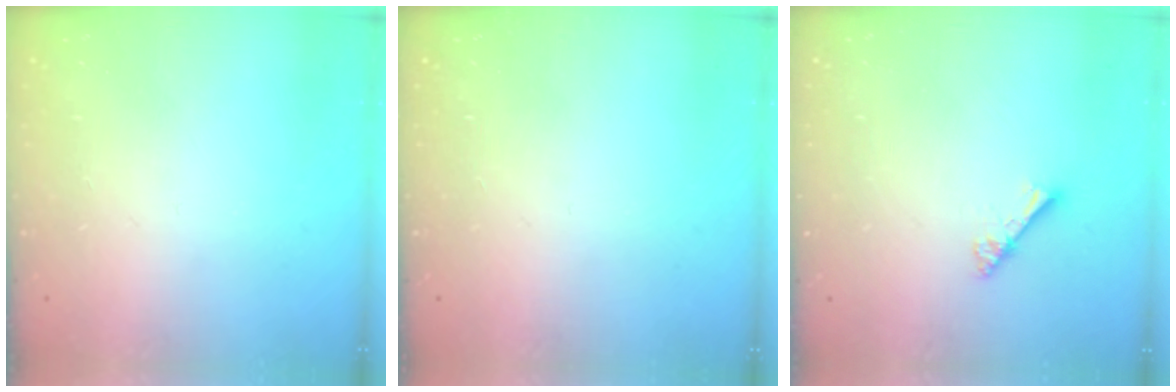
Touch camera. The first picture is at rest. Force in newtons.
{"total": 0.0}
{"total": 2.8, "press": 2.8, "slide": 0.3}